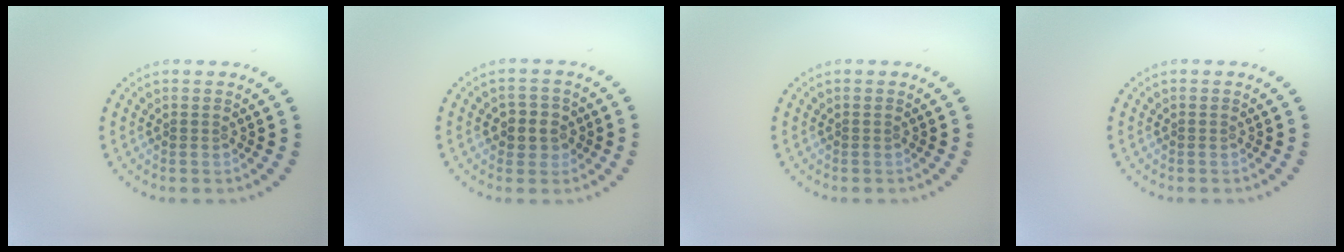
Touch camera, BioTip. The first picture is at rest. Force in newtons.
{"total": 2.6, "press": 2.5, "slide": 0.8}
{"total": 0.0}
{"total": 0.0}